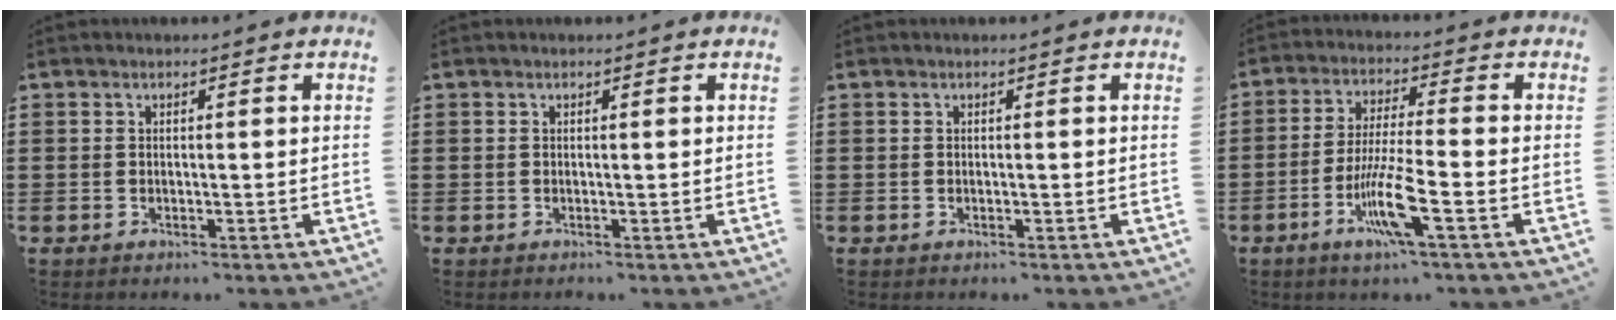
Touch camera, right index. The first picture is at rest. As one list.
[{"total": 0.0}, {"total": 0.0}, {"total": 9.1, "force": [-3.9, 0.8, 8.1], "torque": [-0.172, -0.015, -0.077]}]